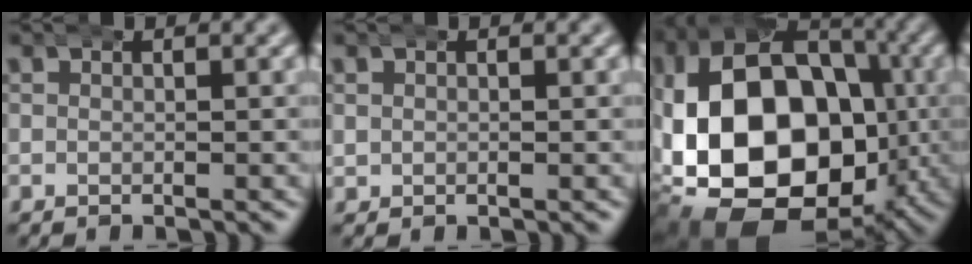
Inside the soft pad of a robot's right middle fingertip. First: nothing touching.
{"total": 1.0, "force": [0.3, 0.9, 0.4], "torque": [-0.010, 0.000, 0.007]}
{"total": 23.3, "force": [-3.0, 16.2, 16.5], "torque": [-0.329, -0.068, -0.012]}